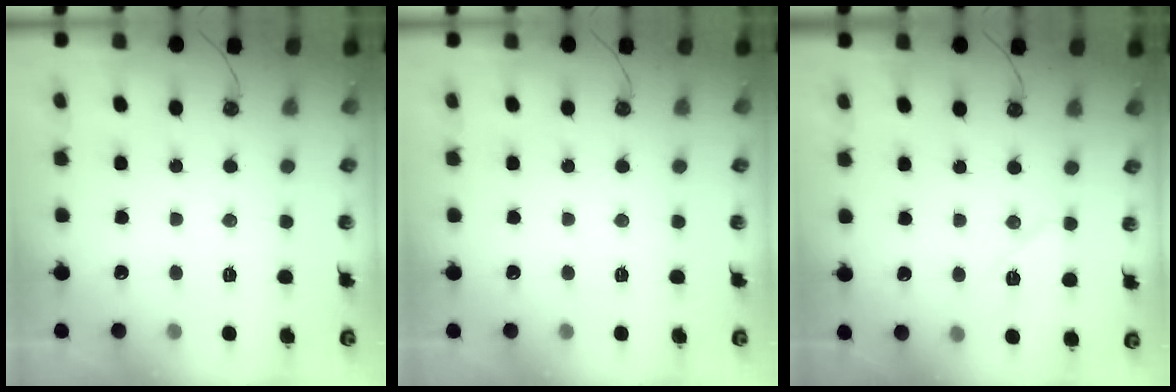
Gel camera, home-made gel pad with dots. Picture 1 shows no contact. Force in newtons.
{"total": 0.0}
{"total": 7.0, "press": 7.0, "slide": 0.8}